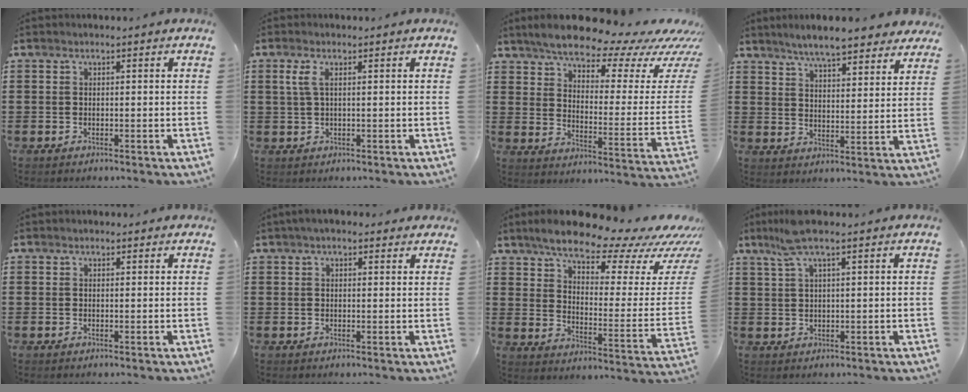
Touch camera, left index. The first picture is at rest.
{"total": 2.4, "force": [0.7, 0.6, 2.2], "torque": [-0.053, 0.001, 0.009]}
{"total": 9.2, "force": [8.1, 2.0, 3.9], "torque": [-0.082, -0.062, 0.132]}
{"total": 6.3, "force": [5.9, 0.4, 2.2], "torque": [-0.066, -0.021, 0.105]}
{"total": 0.7, "force": [0.7, 0.3, 0.1], "torque": [-0.004, 0.004, 0.012]}
{"total": 2.6, "force": [1.9, 0.9, 1.5], "torque": [-0.034, 0.008, 0.035]}
{"total": 12.0, "force": [10.2, 2.6, 5.7], "torque": [-0.107, -0.074, 0.169]}
{"total": 5.0, "force": [3.0, 0.7, 3.9], "torque": [-0.091, 0.003, 0.053]}